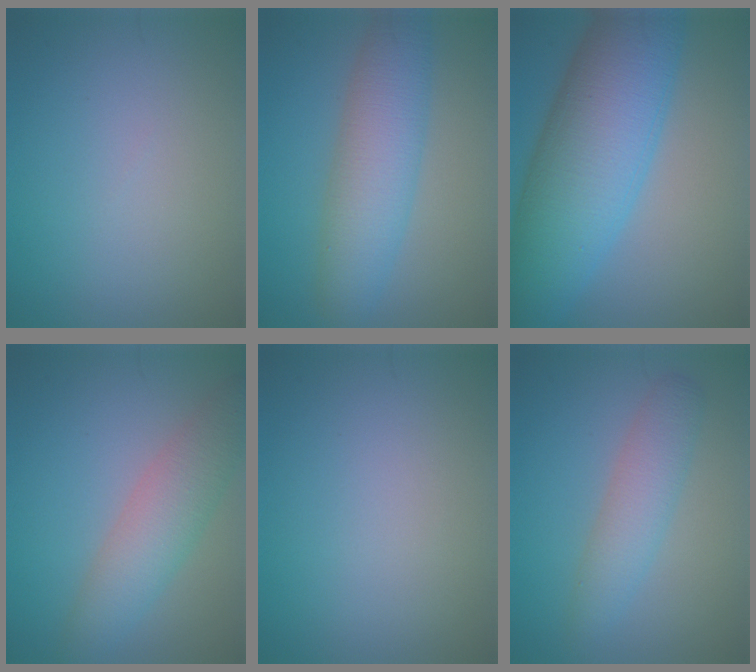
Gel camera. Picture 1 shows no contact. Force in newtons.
{"total": 6.4, "press": 6.4, "slide": 0.2}
{"total": 12.1, "press": 12.1, "slide": 0.4}
{"total": 4.7, "press": 4.7, "slide": 0.2}
{"total": 0.0}
{"total": 3.5, "press": 3.5, "slide": 0.2}